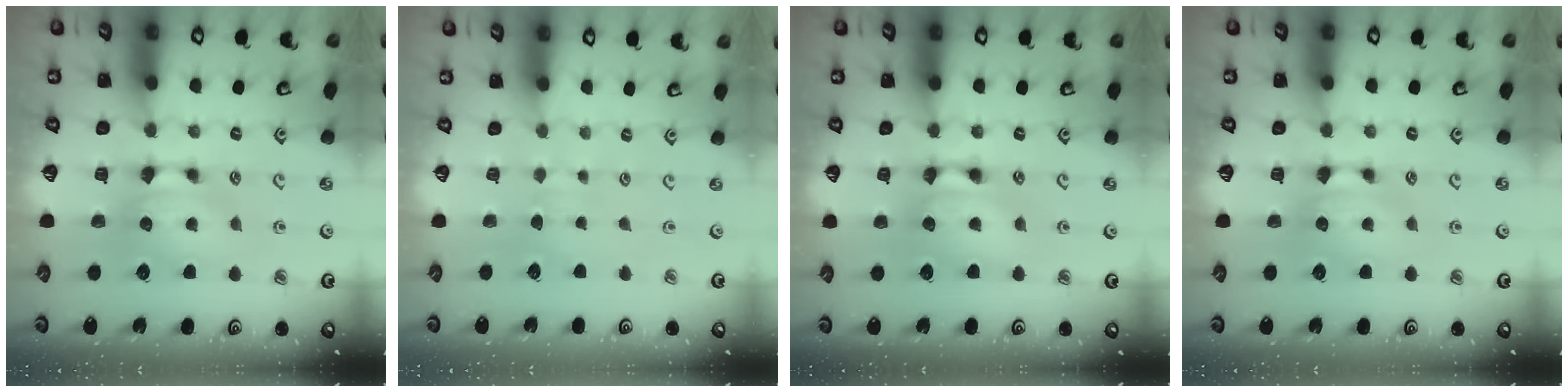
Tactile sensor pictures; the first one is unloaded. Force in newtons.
{"total": 3.7, "press": 3.7, "slide": 0.4}
{"total": 2.1, "press": 2.1, "slide": 0.1}
{"total": 0.0}